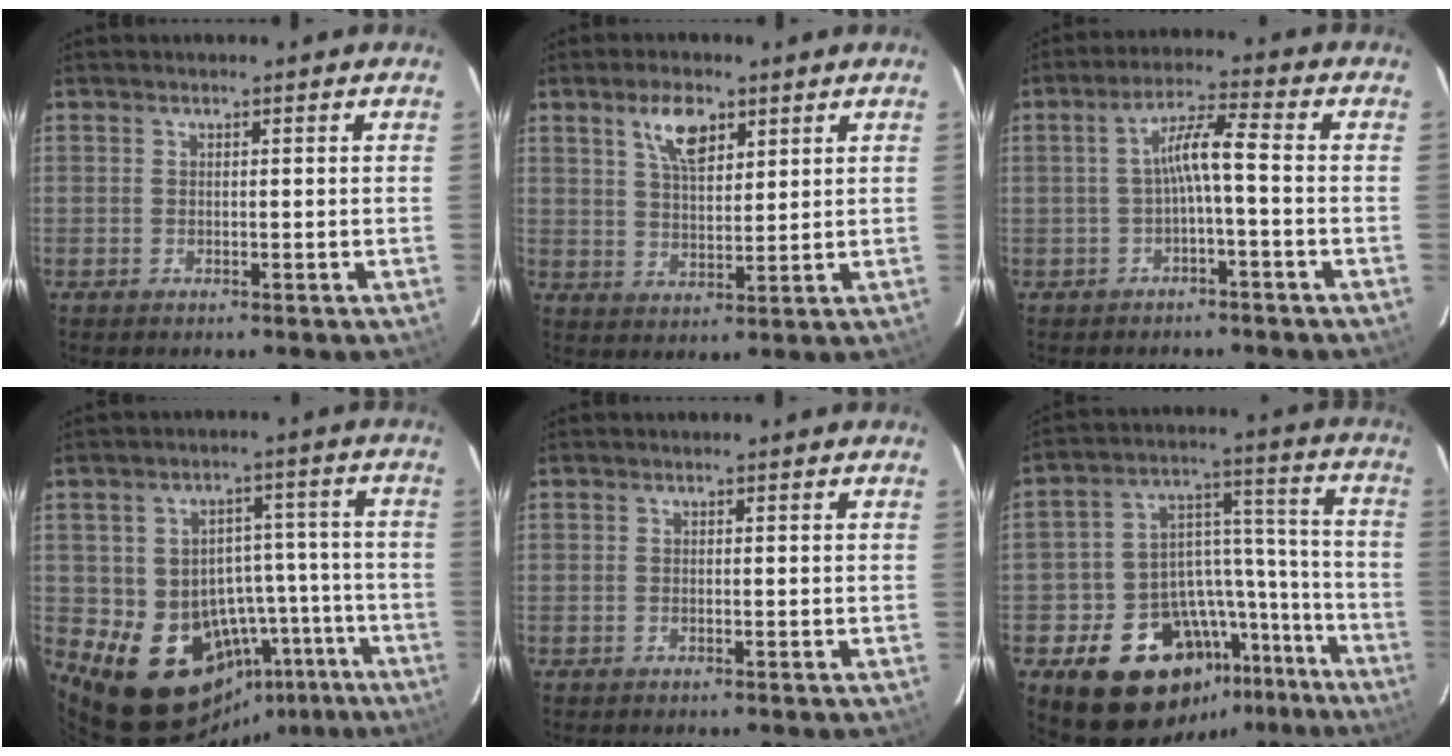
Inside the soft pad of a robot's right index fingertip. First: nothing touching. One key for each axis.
{"total": 7.1, "fx": 3.9, "fy": 3.1, "fz": 5.0, "tx": -0.088, "ty": 0.008, "tz": 0.074}
{"total": 5.1, "fx": -1.5, "fy": 0.0, "fz": 4.9, "tx": -0.102, "ty": 0.012, "tz": -0.024}
{"total": 18.0, "fx": -9.8, "fy": 13.5, "fz": 6.9, "tx": -0.115, "ty": 0.043, "tz": -0.103}
{"total": 0.0}
{"total": 19.6, "fx": -13.6, "fy": 12.3, "fz": 7.0, "tx": -0.127, "ty": 0.072, "tz": -0.181}